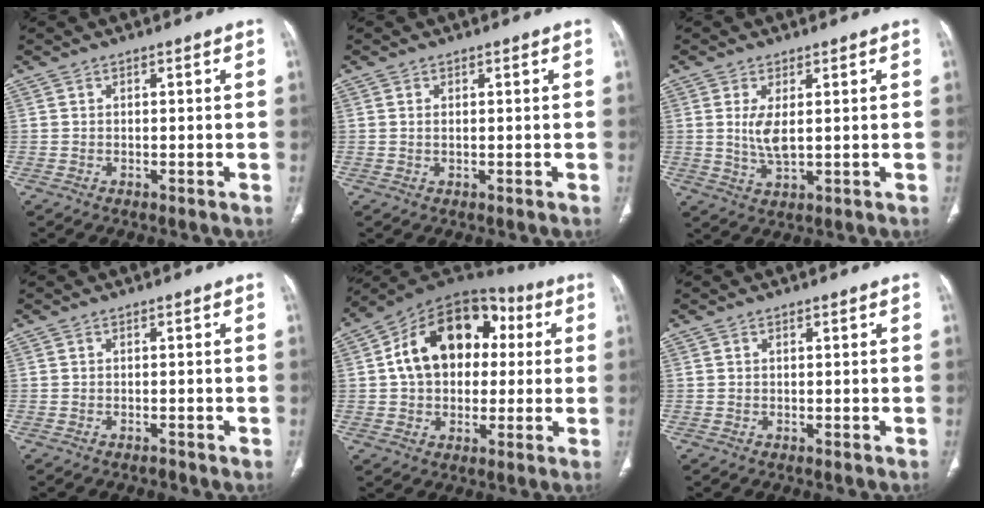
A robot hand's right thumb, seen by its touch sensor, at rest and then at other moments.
{"total": 0.5, "force": [0.1, 0.2, 0.5], "torque": [-0.016, 0.002, 0.004]}
{"total": 4.7, "force": [0.8, 1.7, 4.3], "torque": [-0.094, -0.015, 0.024]}
{"total": 0.6, "force": [-0.5, 0.3, 0.2], "torque": [-0.004, 0.001, -0.008]}
{"total": 19.5, "force": [2.9, 13.8, 13.4], "torque": [-0.186, 0.034, 0.039]}
{"total": 0.0}